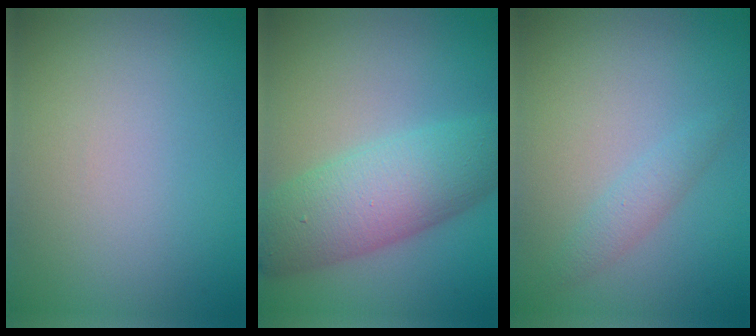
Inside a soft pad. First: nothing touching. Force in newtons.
{"total": 7.7, "press": 7.7, "slide": 0.1}
{"total": 1.5, "press": 1.5, "slide": 0.0}